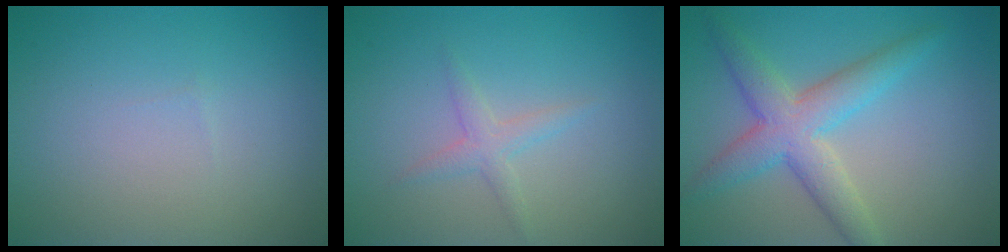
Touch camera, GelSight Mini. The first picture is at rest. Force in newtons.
{"total": 1.6, "press": 1.6, "slide": 0.0}
{"total": 5.2, "press": 5.2, "slide": 0.2}